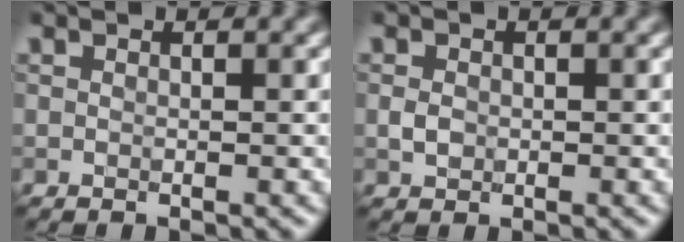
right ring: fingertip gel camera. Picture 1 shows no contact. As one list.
[{"total": 1.2, "force": [-0.1, 1.0, 0.7], "torque": [-0.014, -0.002, -0.005]}]